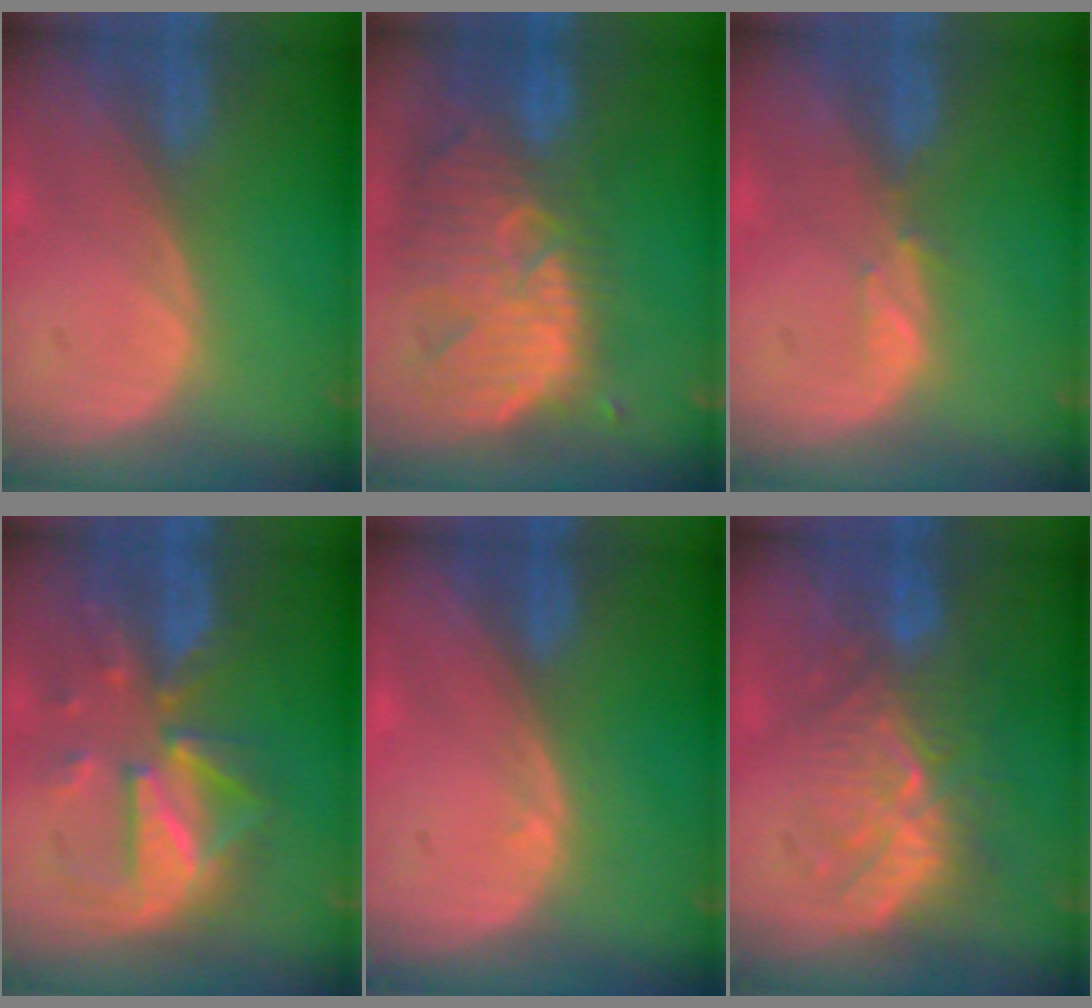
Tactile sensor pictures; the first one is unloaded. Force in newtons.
{"total": 13.2, "press": 11.4, "slide": 6.6}
{"total": 1.5, "press": 1.4, "slide": 0.2}
{"total": 9.6, "press": 9.6, "slide": 0.6}
{"total": 0.8, "press": 0.6, "slide": 0.6}
{"total": 9.0, "press": 8.6, "slide": 2.4}